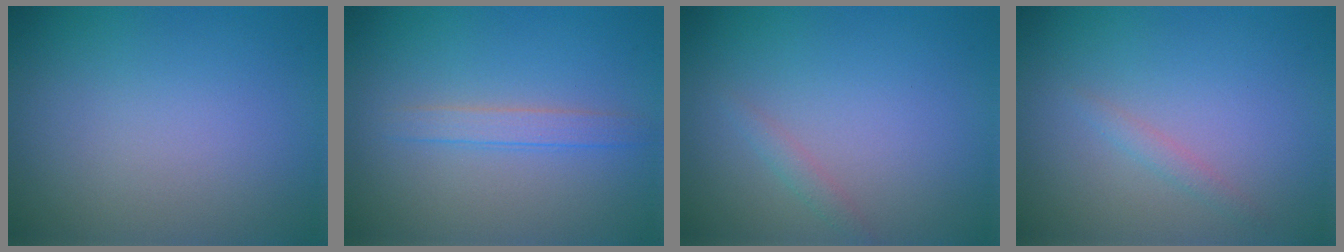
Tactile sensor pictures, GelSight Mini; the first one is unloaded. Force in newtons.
{"total": 1.7, "press": 1.7, "slide": 0.1}
{"total": 0.9, "press": 0.9, "slide": 0.0}
{"total": 1.0, "press": 1.0, "slide": 0.0}